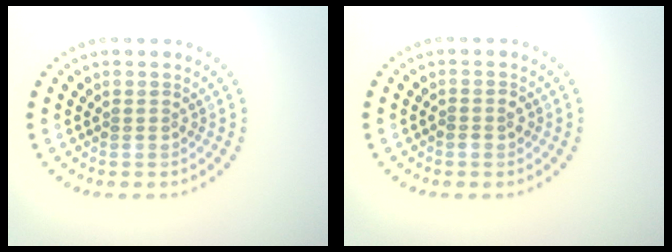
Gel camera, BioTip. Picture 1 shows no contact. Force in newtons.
{"total": 1.2, "press": 1.1, "slide": 0.4}